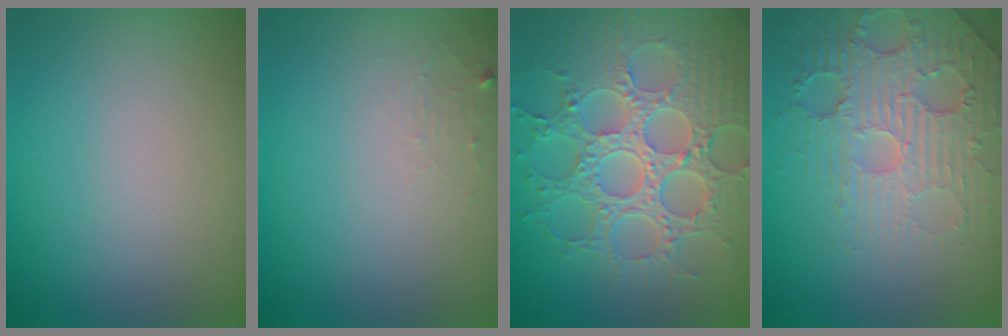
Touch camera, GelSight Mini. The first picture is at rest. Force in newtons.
{"total": 1.0, "press": 1.0, "slide": 0.1}
{"total": 8.7, "press": 6.4, "slide": 5.9}
{"total": 4.5, "press": 4.1, "slide": 1.7}